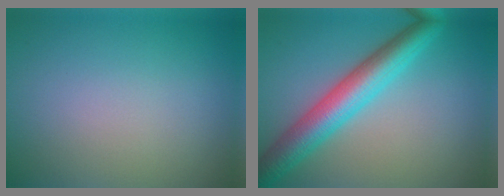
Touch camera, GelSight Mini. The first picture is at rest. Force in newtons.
{"total": 6.5, "press": 6.5, "slide": 0.0}